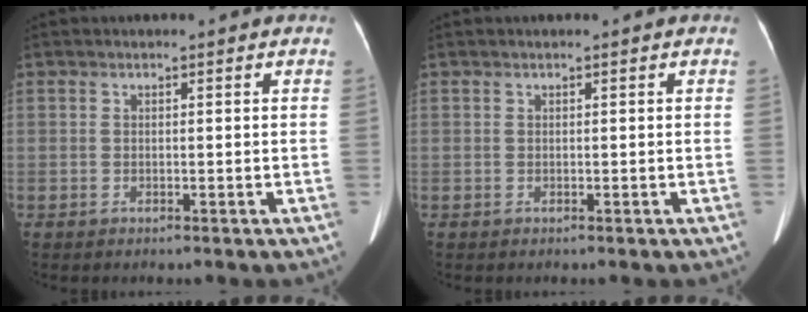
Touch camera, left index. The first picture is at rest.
{"total": 0.0}